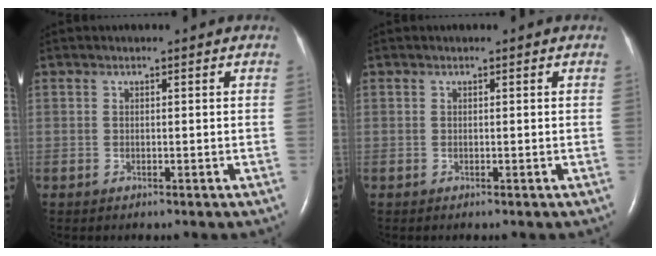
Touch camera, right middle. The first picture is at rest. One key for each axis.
{"total": 0.0}